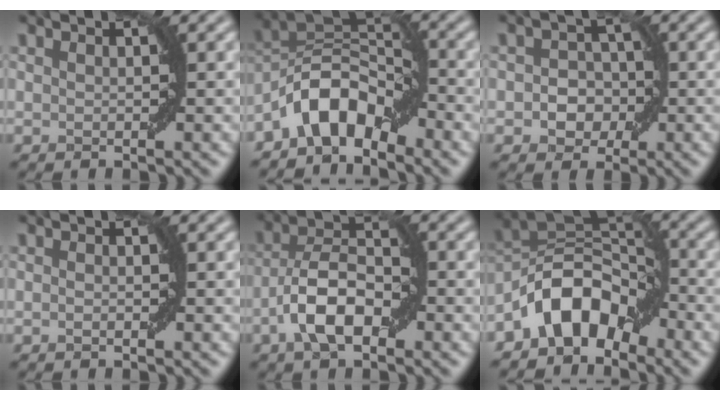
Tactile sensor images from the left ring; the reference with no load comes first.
{"total": 6.5, "force": [-4.0, 3.1, 4.0], "torque": [-0.059, 0.013, -0.084]}
{"total": 3.0, "force": [-0.6, 2.5, 1.6], "torque": [-0.011, 0.001, -0.017]}
{"total": 0.6, "force": [-0.2, 0.2, 0.5], "torque": [-0.009, 0.001, -0.003]}
{"total": 6.2, "force": [-2.5, 2.8, 5.0], "torque": [-0.088, 0.016, -0.051]}
{"total": 7.1, "force": [-4.2, 4.1, 4.1], "torque": [-0.051, 0.014, -0.091]}